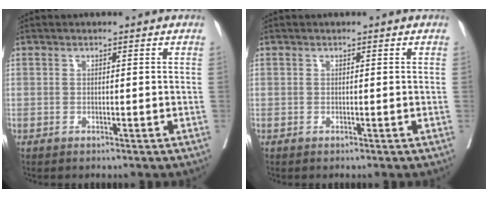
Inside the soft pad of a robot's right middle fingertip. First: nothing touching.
{"total": 0.0}